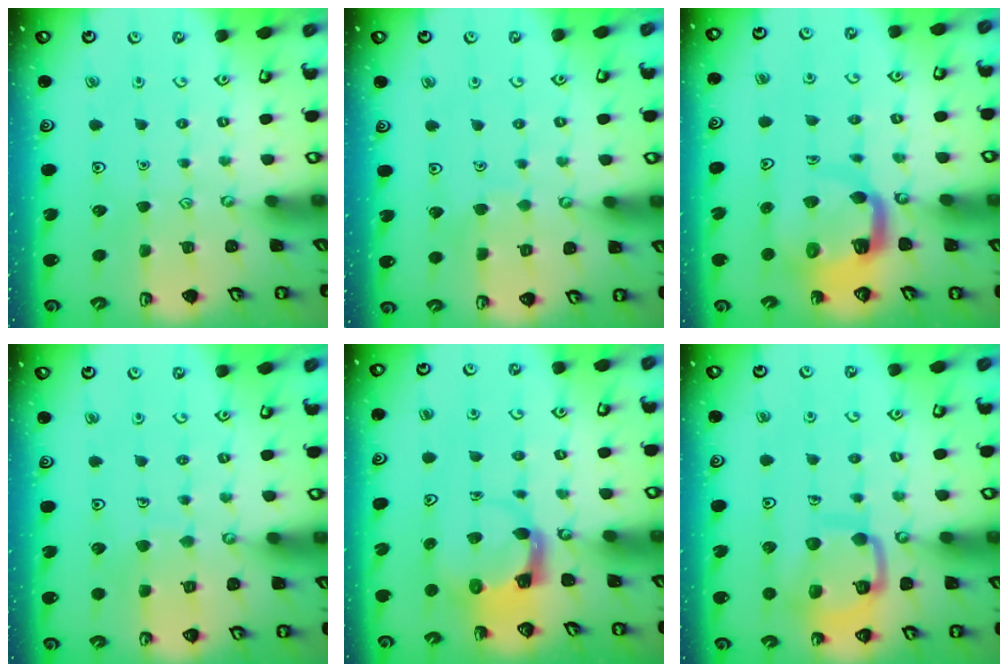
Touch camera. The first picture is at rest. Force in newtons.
{"total": 3.1, "press": 3.1, "slide": 0.2}
{"total": 7.6, "press": 7.5, "slide": 1.0}
{"total": 5.4, "press": 5.4, "slide": 0.5}
{"total": 4.0, "press": 3.9, "slide": 0.6}
{"total": 12.8, "press": 12.8, "slide": 1.3}